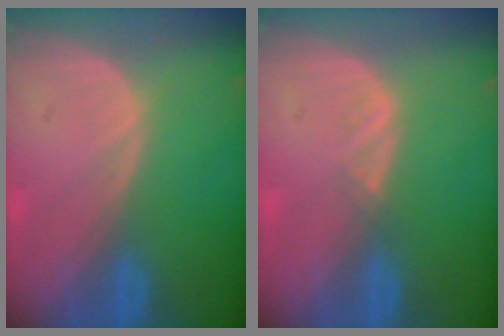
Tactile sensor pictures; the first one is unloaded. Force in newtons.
{"total": 1.0, "press": 0.9, "slide": 0.5}